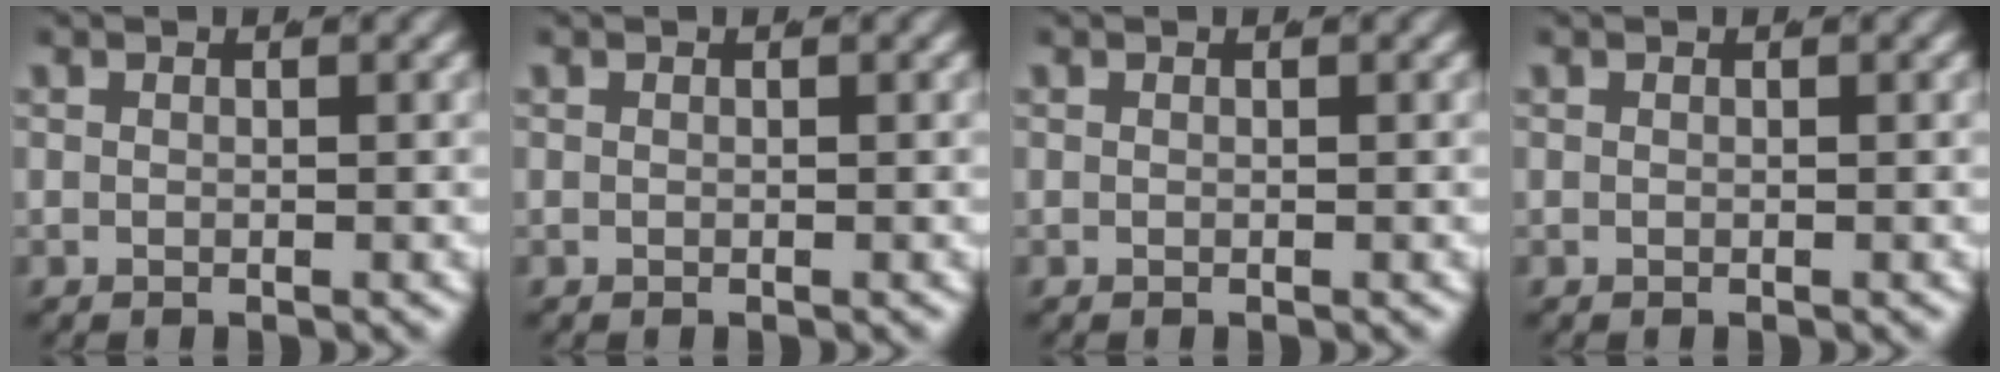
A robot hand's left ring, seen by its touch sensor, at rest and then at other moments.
{"total": 0.0}
{"total": 0.0}
{"total": 0.0}